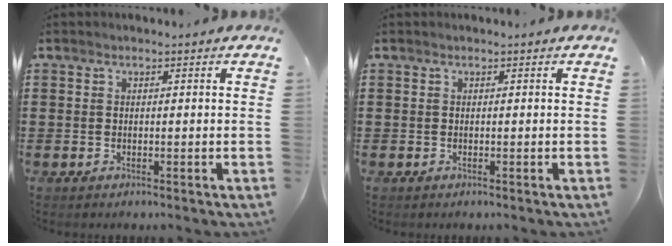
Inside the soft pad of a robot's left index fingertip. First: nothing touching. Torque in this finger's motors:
{"motor_torque": [-0.04, -0.01, 0.01, 0.00]}